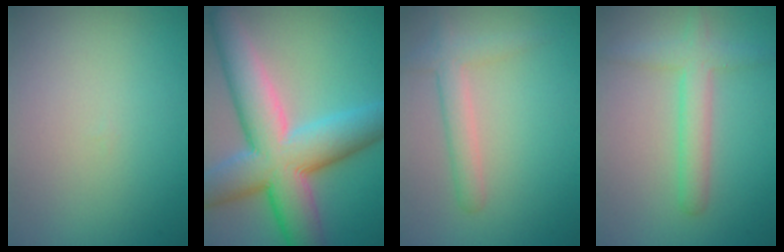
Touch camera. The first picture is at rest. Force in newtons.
{"total": 12.0, "press": 12.0, "slide": 0.8}
{"total": 2.6, "press": 2.6, "slide": 0.2}
{"total": 3.1, "press": 3.1, "slide": 0.1}